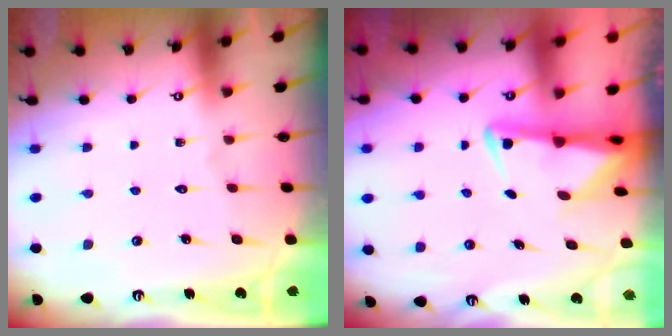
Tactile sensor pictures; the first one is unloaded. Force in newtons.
{"total": 3.0, "press": 3.0, "slide": 0.6}